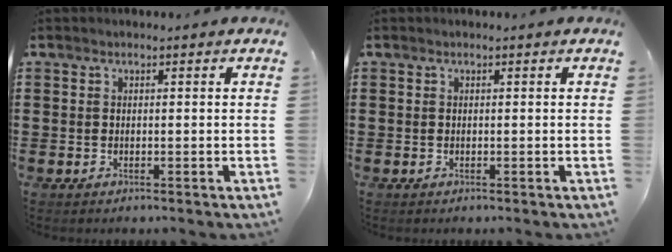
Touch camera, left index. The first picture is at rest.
{"total": 0.0}